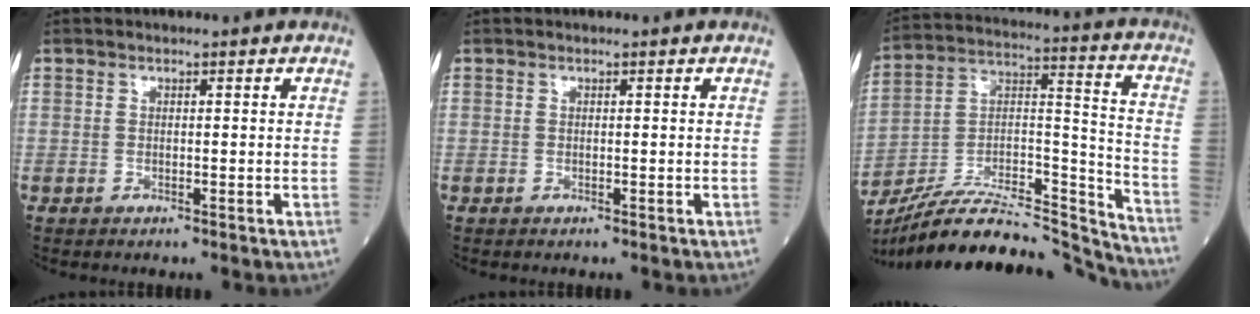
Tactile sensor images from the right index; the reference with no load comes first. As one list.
[{"total": 0.0}, {"total": 25.3, "force": [-23.9, 2.5, 7.8], "torque": [-0.129, 0.024, -0.382]}]